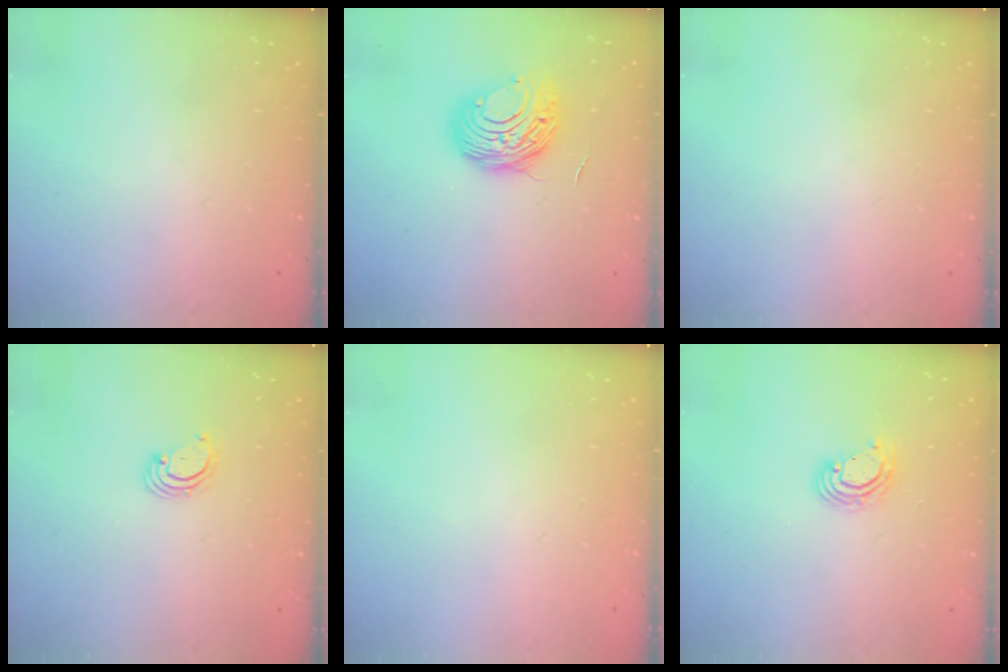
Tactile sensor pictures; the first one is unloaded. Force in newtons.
{"total": 10.0, "press": 10.0, "slide": 0.8}
{"total": 0.0}
{"total": 2.7, "press": 2.7, "slide": 0.3}
{"total": 0.0}
{"total": 5.1, "press": 5.1, "slide": 0.3}